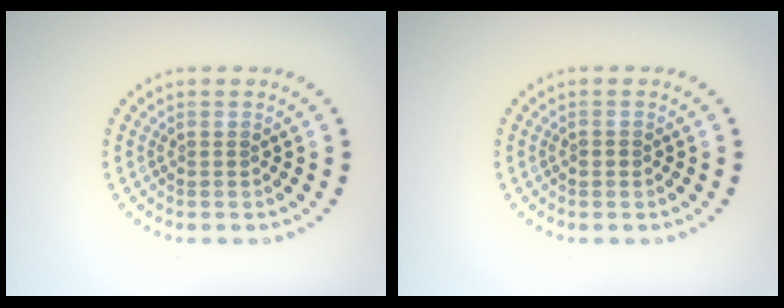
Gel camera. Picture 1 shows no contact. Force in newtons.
{"total": 1.0, "press": 1.0, "slide": 0.2}